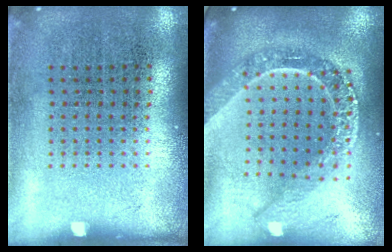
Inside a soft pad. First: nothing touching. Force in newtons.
{"total": 2.4, "press": 2.0, "slide": 1.3}